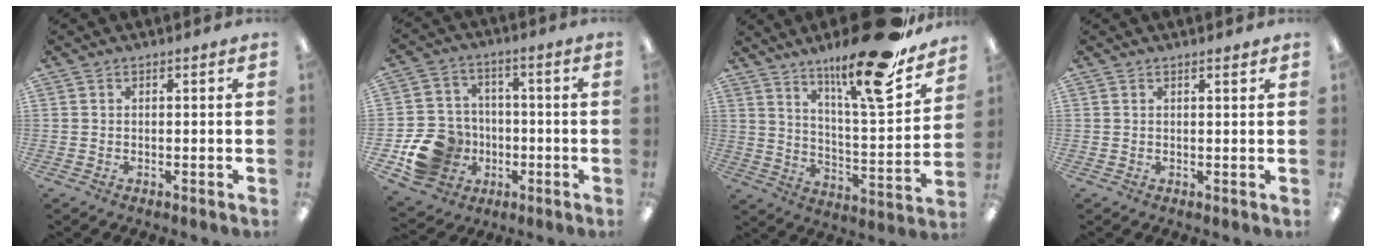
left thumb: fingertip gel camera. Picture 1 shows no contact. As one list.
[{"total": 13.8, "force": [-4.7, 11.8, 5.3], "torque": [-0.115, 0.036, -0.073]}, {"total": 20.7, "force": [15.6, 3.9, 13.0], "torque": [-0.204, -0.104, 0.248]}, {"total": 1.0, "force": [0.8, 0.1, 0.6], "torque": [-0.013, 0.000, 0.014]}]